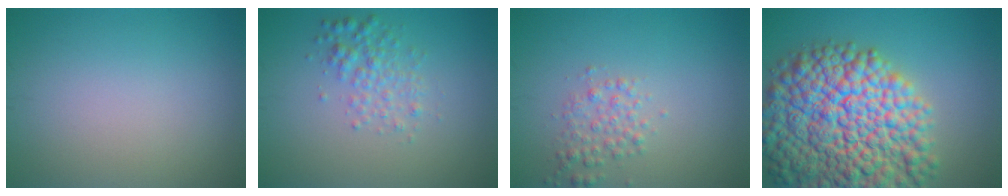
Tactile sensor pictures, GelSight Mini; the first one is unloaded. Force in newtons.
{"total": 2.5, "press": 2.5, "slide": 0.0}
{"total": 2.0, "press": 2.0, "slide": 0.1}
{"total": 16.1, "press": 16.0, "slide": 0.8}